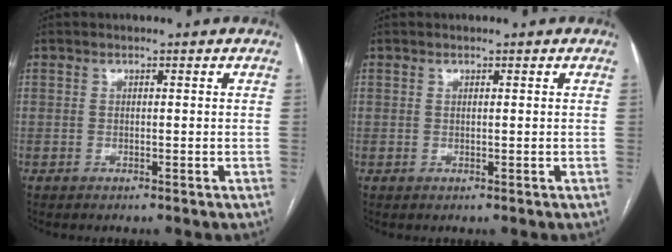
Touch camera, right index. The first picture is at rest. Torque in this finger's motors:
{"motor_torque": [0.15, 0.18, 0.00, 0.00]}